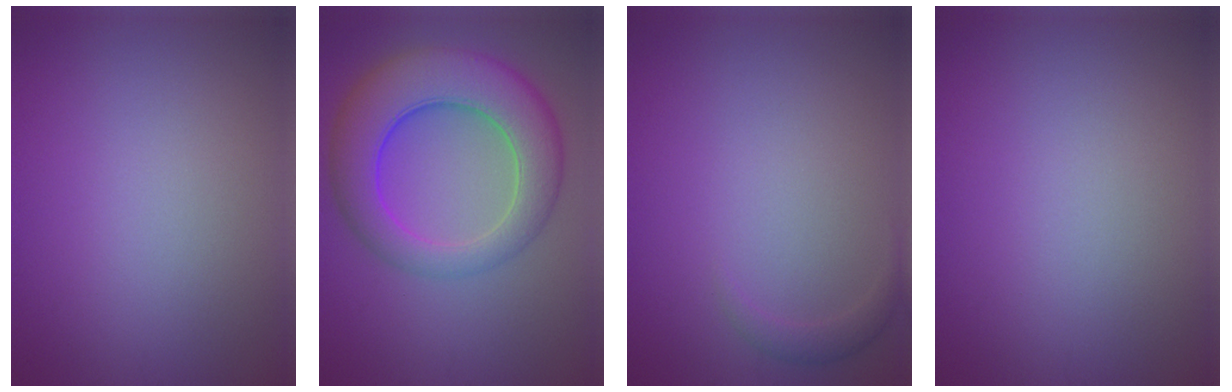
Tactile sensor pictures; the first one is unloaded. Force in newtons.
{"total": 9.0, "press": 9.0, "slide": 0.4}
{"total": 1.1, "press": 1.1, "slide": 0.0}
{"total": 0.0}